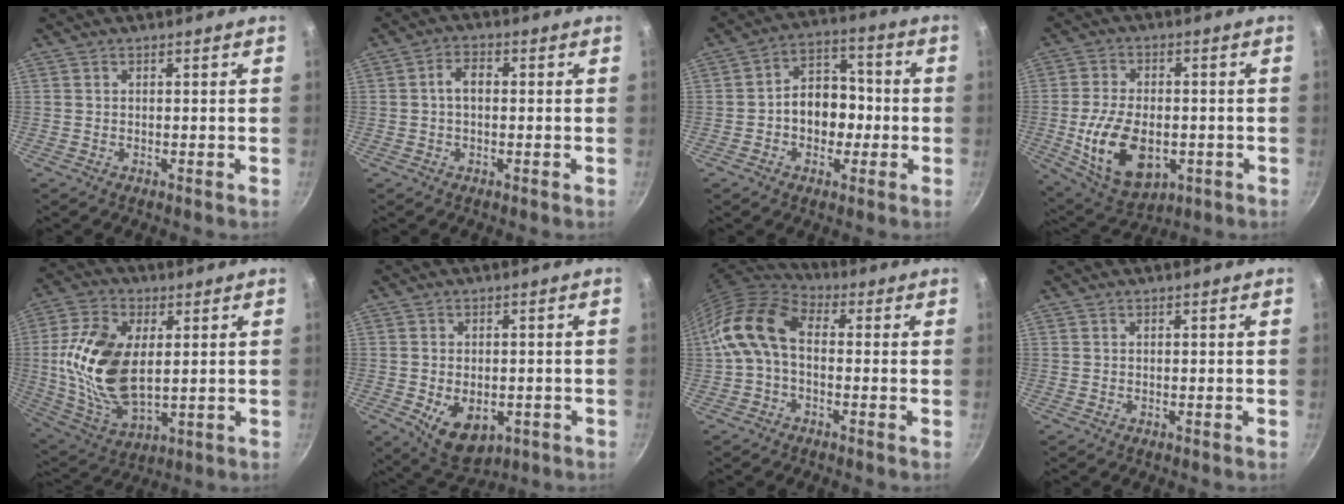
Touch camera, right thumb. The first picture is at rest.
{"total": 3.7, "force": [0.1, 2.2, 3.0], "torque": [-0.049, 0.014, -0.001]}
{"total": 10.5, "force": [-1.3, 7.6, 7.1], "torque": [-0.069, 0.034, -0.030]}
{"total": 15.3, "force": [-3.2, 9.3, 11.7], "torque": [-0.197, -0.001, -0.037]}
{"total": 19.8, "force": [2.0, 10.9, 16.4], "torque": [-0.323, -0.013, 0.045]}
{"total": 9.2, "force": [-2.8, 5.9, 6.5], "torque": [-0.091, 0.001, -0.028]}
{"total": 12.6, "force": [0.2, 7.7, 9.9], "torque": [-0.196, 0.035, -0.010]}
{"total": 0.0}